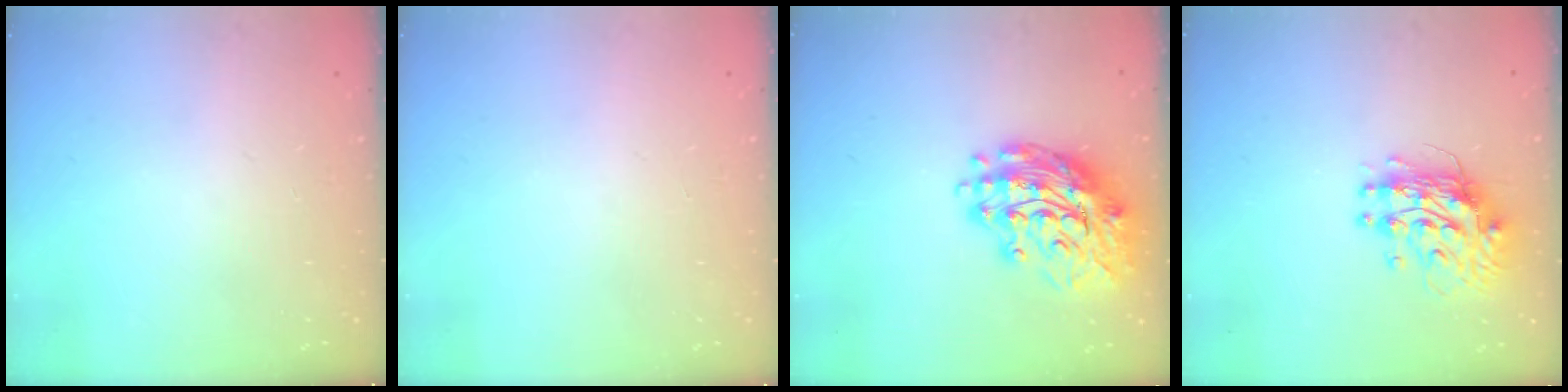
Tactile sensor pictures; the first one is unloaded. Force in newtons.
{"total": 0.0}
{"total": 16.6, "press": 16.5, "slide": 1.7}
{"total": 11.0, "press": 10.9, "slide": 1.0}